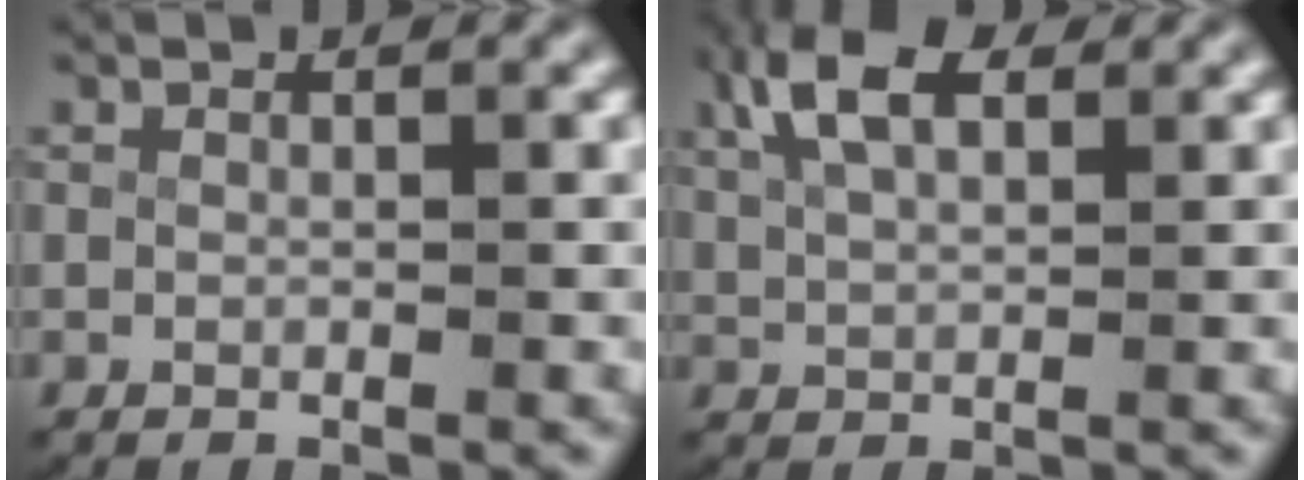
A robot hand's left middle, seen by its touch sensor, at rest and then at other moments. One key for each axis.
{"total": 4.7, "fx": 2.8, "fy": 2.0, "fz": 3.2, "tx": -0.077, "ty": 0.001, "tz": 0.055}